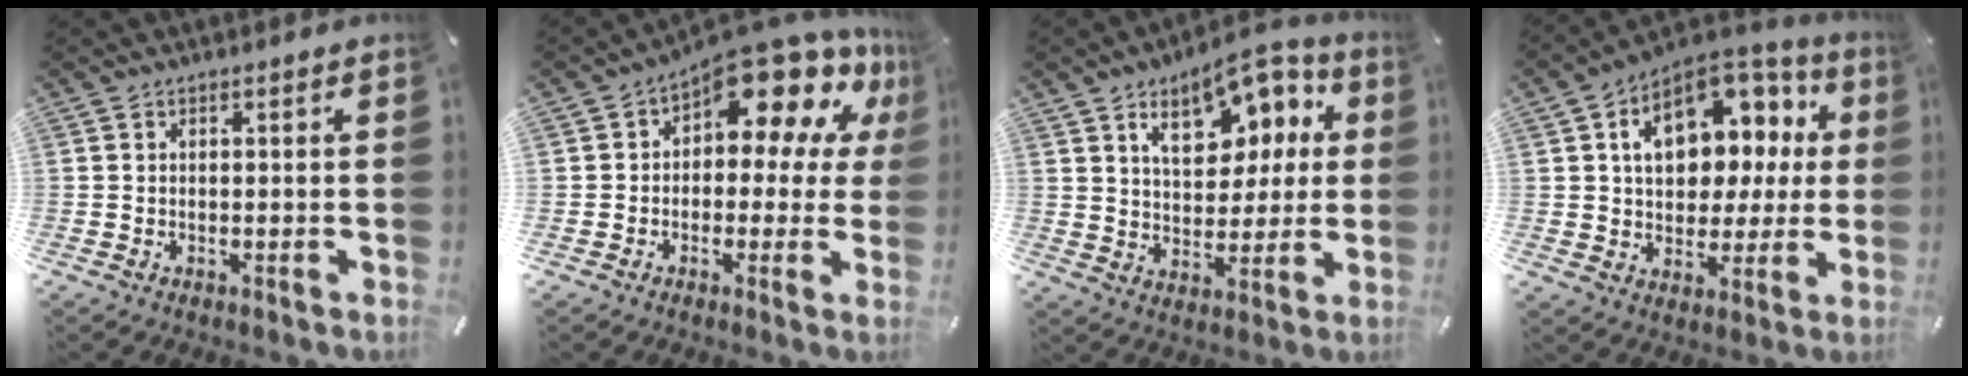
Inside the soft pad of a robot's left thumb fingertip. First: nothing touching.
{"total": 15.2, "force": [10.1, 7.8, 8.3], "torque": [-0.126, -0.076, 0.176]}
{"total": 15.0, "force": [7.8, 9.3, 8.7], "torque": [-0.117, -0.038, 0.136]}
{"total": 15.2, "force": [4.9, 10.7, 9.7], "torque": [-0.151, -0.019, 0.092]}